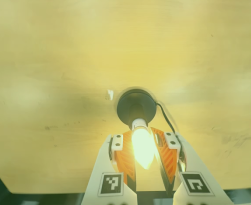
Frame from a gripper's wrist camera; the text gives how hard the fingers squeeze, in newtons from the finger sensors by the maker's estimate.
{"total": 12.9, "left": 13.4, "right": 12.3}